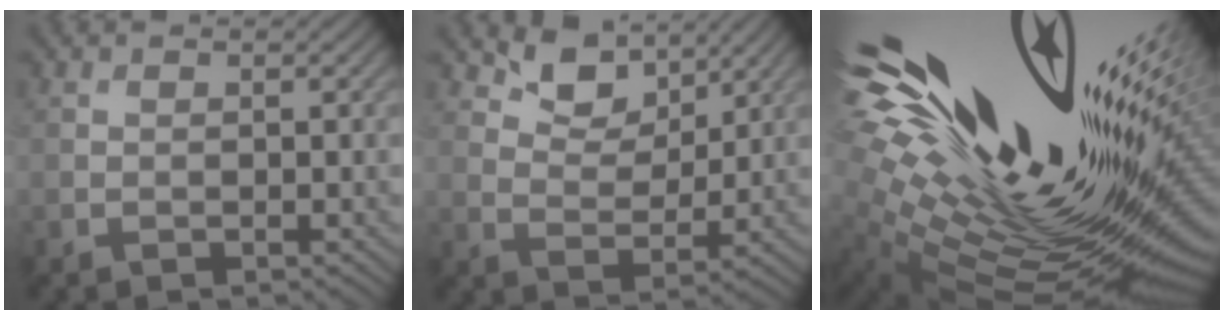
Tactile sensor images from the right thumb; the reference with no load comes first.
{"total": 6.1, "force": [4.1, 3.3, 3.1], "torque": [-0.063, -0.010, 0.070]}
{"total": 20.5, "force": [6.4, 8.0, 17.8], "torque": [-0.302, -0.001, 0.121]}